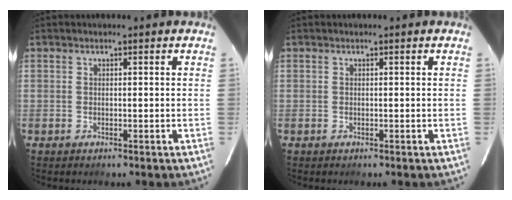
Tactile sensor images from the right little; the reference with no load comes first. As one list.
[{"total": 0.0}]